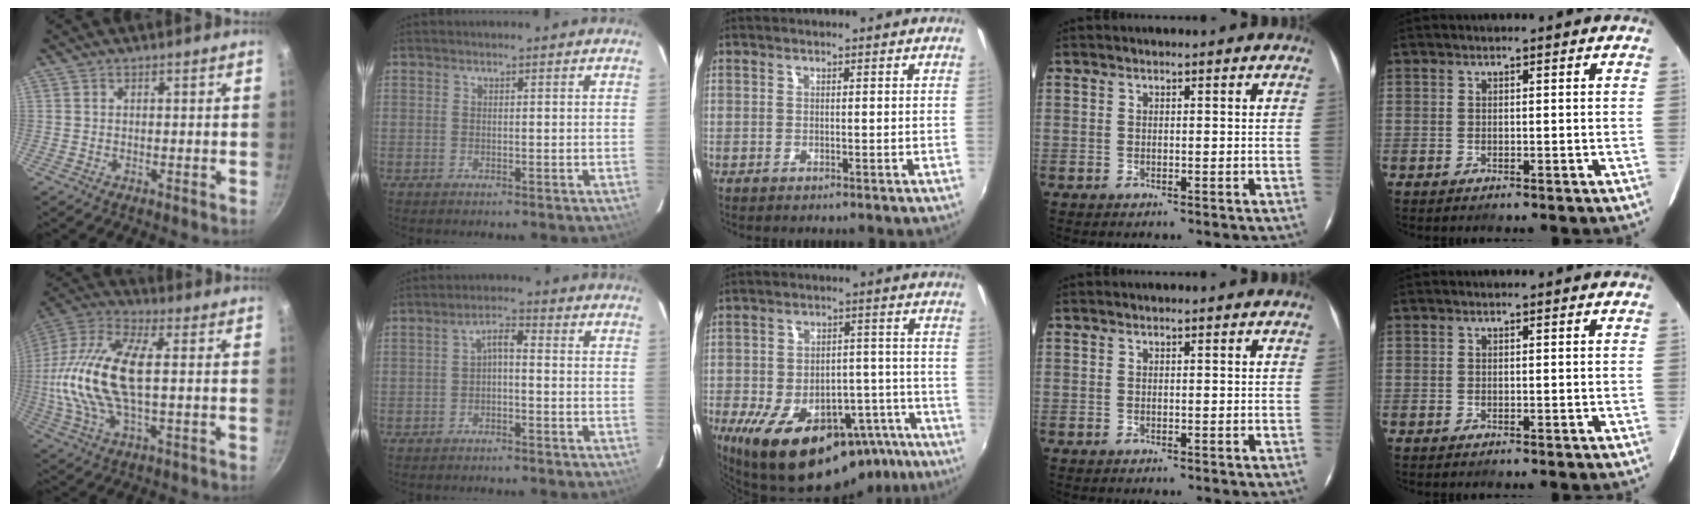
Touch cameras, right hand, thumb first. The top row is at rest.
{"thumb": {"total": 19.6, "force": [0.8, 8.3, 17.7], "torque": [-0.366, 0.023, 0.002]}, "index": {"total": 3.0, "force": [-1.1, 1.1, 2.5], "torque": [-0.050, 0.012, -0.020]}, "middle": {"total": 23.9, "force": [-14.7, 12.4, 14.2], "torque": [-0.239, -0.006, -0.186]}}